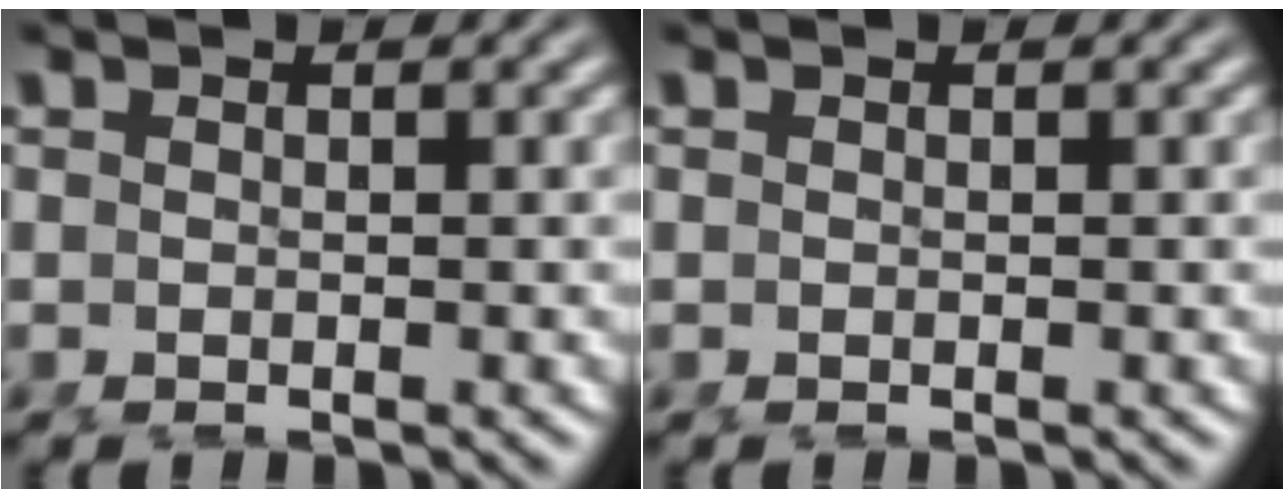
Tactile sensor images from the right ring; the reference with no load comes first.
{"total": 0.0}